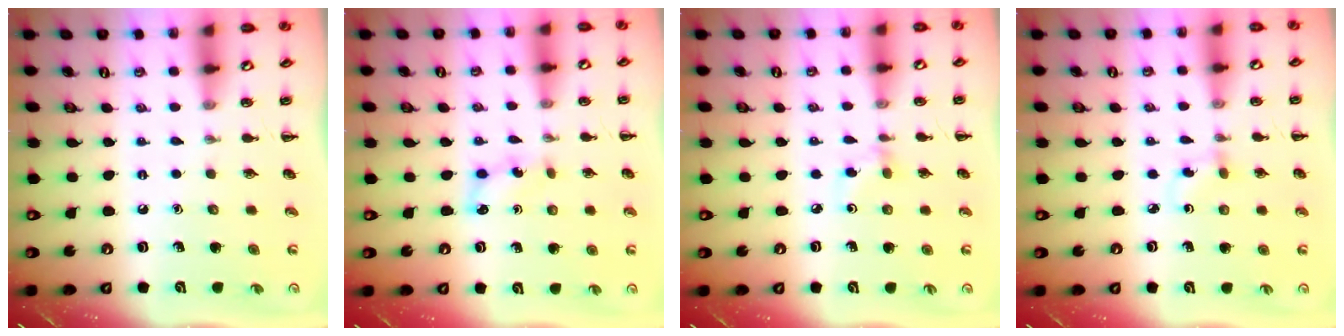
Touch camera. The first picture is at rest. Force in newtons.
{"total": 3.6, "press": 3.5, "slide": 1.1}
{"total": 3.3, "press": 3.0, "slide": 1.2}
{"total": 1.7, "press": 1.5, "slide": 0.8}